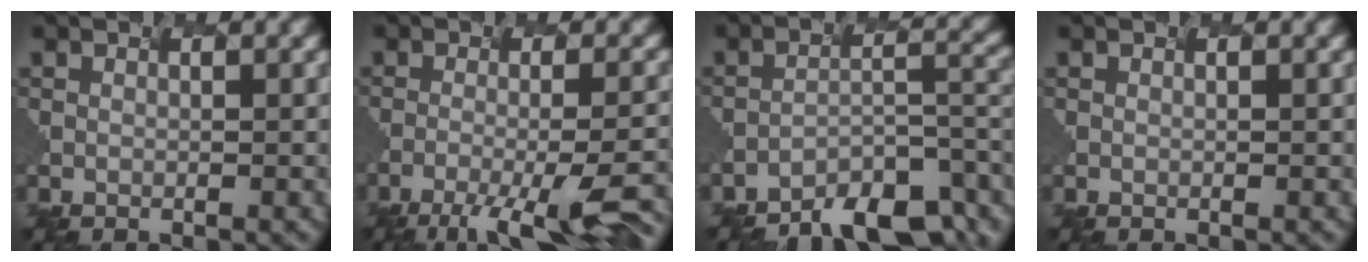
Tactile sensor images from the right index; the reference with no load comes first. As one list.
[{"total": 10.6, "force": [-5.8, 2.6, 8.5], "torque": [-0.116, -0.011, -0.071]}, {"total": 7.1, "force": [-5.9, 1.6, 3.5], "torque": [-0.049, 0.007, -0.087]}, {"total": 0.0}]